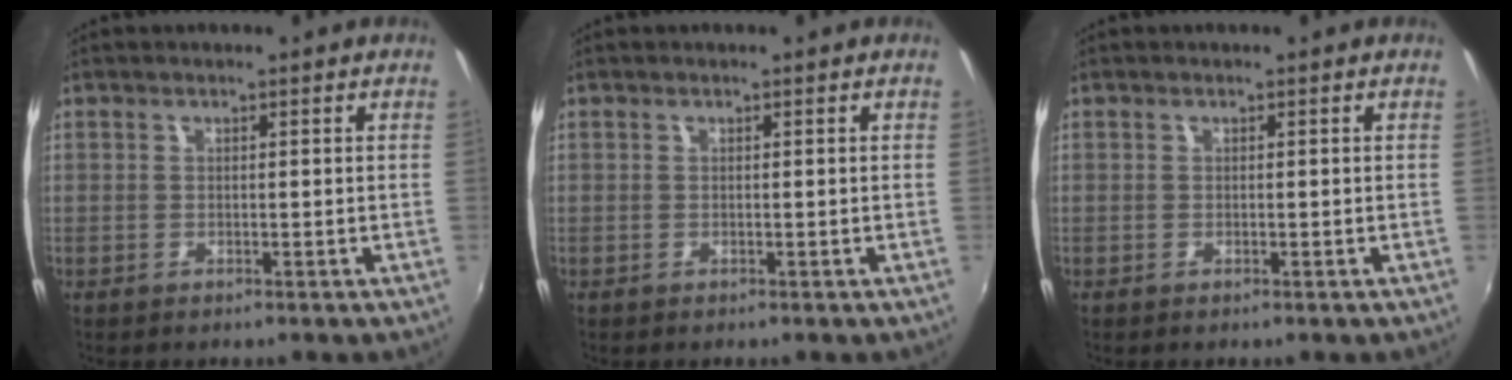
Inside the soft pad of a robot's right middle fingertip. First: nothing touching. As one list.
[{"total": 0.0}, {"total": 0.0}]